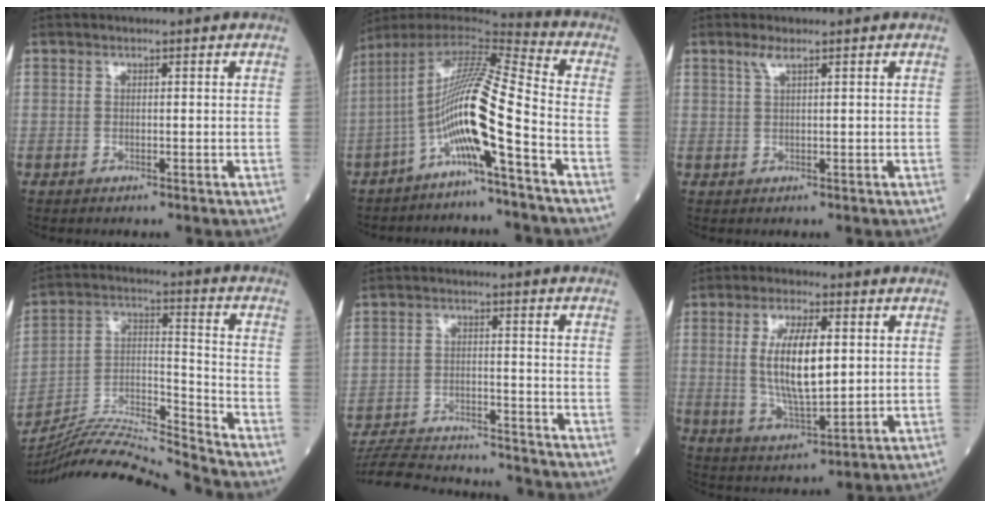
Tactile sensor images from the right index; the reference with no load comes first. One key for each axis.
{"total": 13.3, "fx": -5.0, "fy": -0.3, "fz": 12.3, "tx": -0.233, "ty": 0.012, "tz": -0.101}
{"total": 1.7, "fx": 1.2, "fy": 0.0, "fz": 1.3, "tx": -0.034, "ty": 0.005, "tz": 0.025}
{"total": 16.6, "fx": -16.0, "fy": -1.8, "fz": 4.1, "tx": -0.076, "ty": 0.018, "tz": -0.288}
{"total": 17.6, "fx": -16.9, "fy": 2.0, "fz": 4.6, "tx": -0.102, "ty": -0.007, "tz": -0.251}
{"total": 10.7, "fx": 1.6, "fy": 3.1, "fz": 10.1, "tx": -0.201, "ty": -0.003, "tz": 0.033}